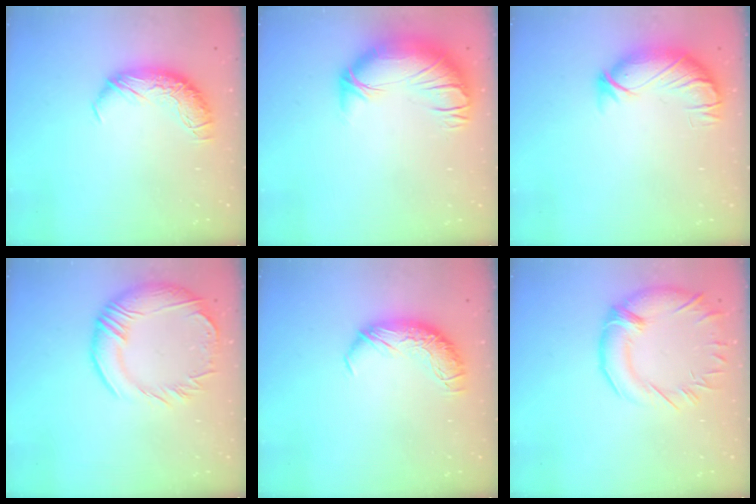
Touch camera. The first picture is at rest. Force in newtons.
{"total": 3.7, "press": 2.0, "slide": 3.1}
{"total": 3.5, "press": 2.2, "slide": 2.7}
{"total": 6.0, "press": 5.0, "slide": 3.4}
{"total": 0.0}
{"total": 5.2, "press": 4.2, "slide": 3.0}